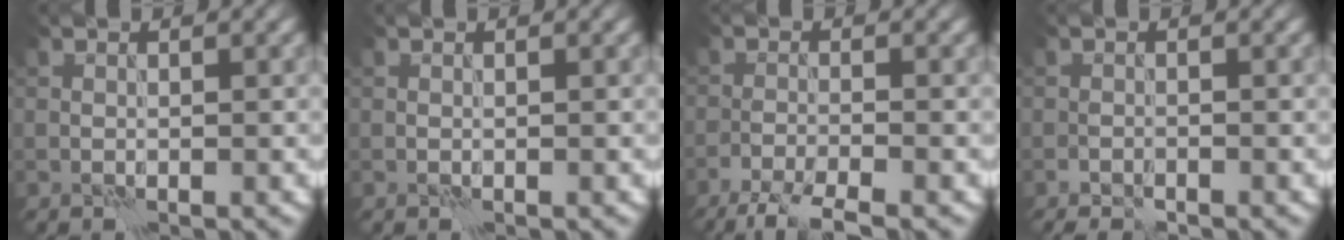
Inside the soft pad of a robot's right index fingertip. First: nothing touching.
{"total": 0.0}
{"total": 4.3, "force": [-3.4, 0.4, 2.6], "torque": [-0.045, -0.010, -0.069]}
{"total": 1.2, "force": [-1.1, 0.4, 0.6], "torque": [-0.014, 0.001, -0.022]}